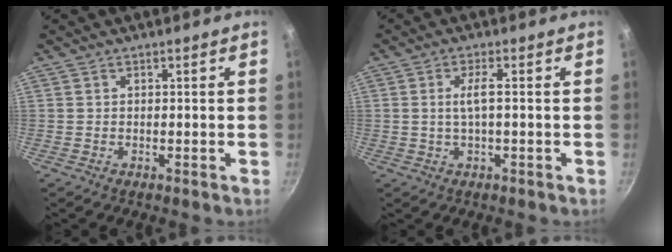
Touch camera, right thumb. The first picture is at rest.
{"total": 3.4, "force": [0.1, 0.5, 3.3], "torque": [-0.072, 0.008, 0.003]}